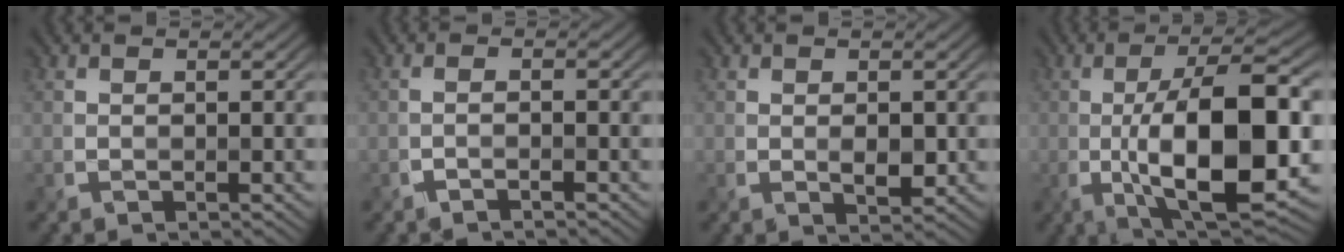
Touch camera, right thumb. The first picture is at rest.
{"total": 1.4, "force": [-0.8, 0.3, 1.1], "torque": [-0.008, 0.007, -0.025]}
{"total": 1.6, "force": [0.0, 0.8, 1.4], "torque": [-0.025, -0.006, 0.006]}
{"total": 14.2, "force": [-2.4, 4.9, 13.1], "torque": [-0.219, -0.001, -0.038]}